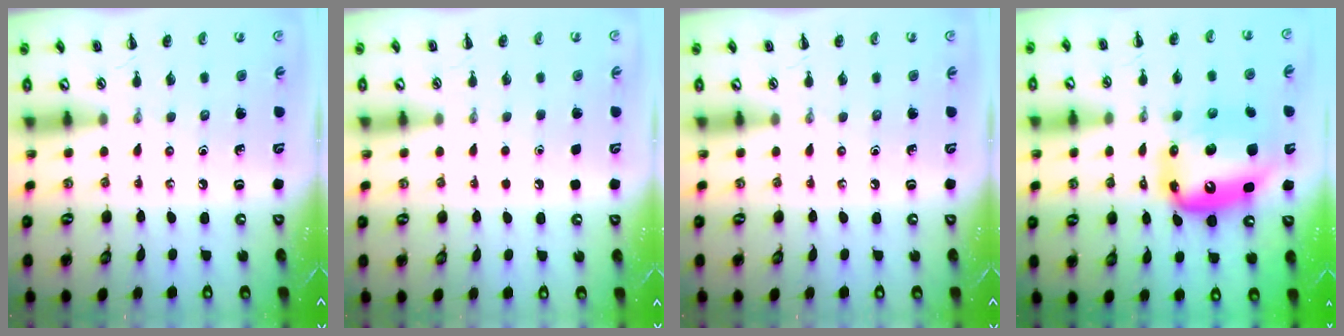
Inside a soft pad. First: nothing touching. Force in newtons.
{"total": 1.6, "press": 1.6, "slide": 0.1}
{"total": 0.0}
{"total": 14.2, "press": 13.7, "slide": 3.9}